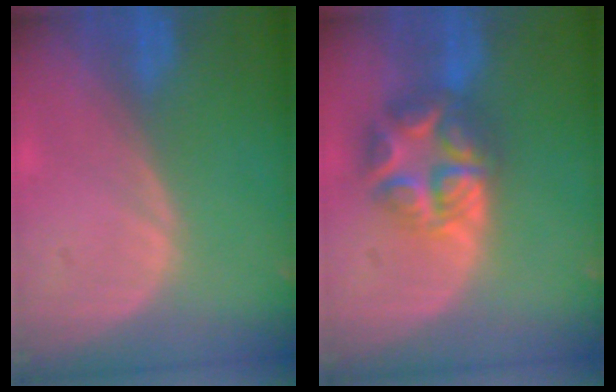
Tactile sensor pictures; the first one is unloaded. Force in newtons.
{"total": 7.9, "press": 7.9, "slide": 0.5}